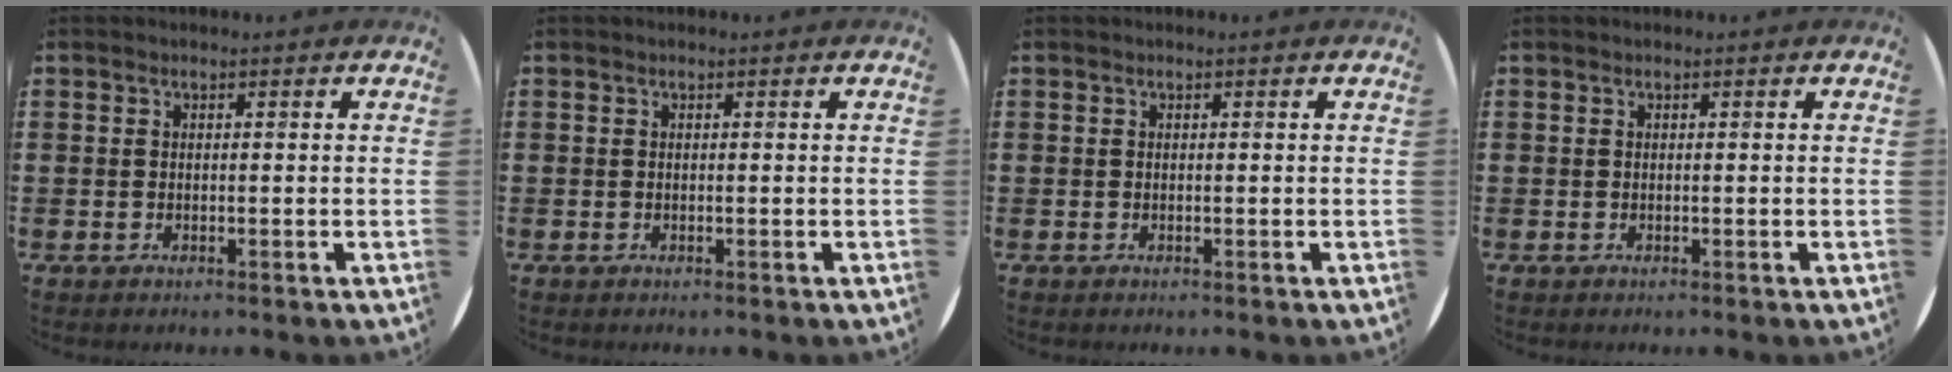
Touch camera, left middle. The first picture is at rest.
{"total": 0.0}
{"total": 0.0}
{"total": 0.0}